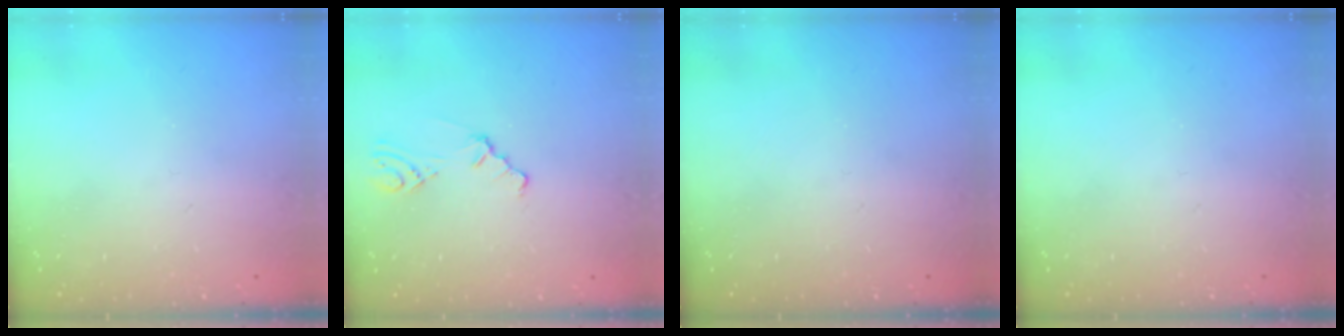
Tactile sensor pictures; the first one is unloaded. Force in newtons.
{"total": 2.6, "press": 2.5, "slide": 0.5}
{"total": 0.0}
{"total": 0.0}